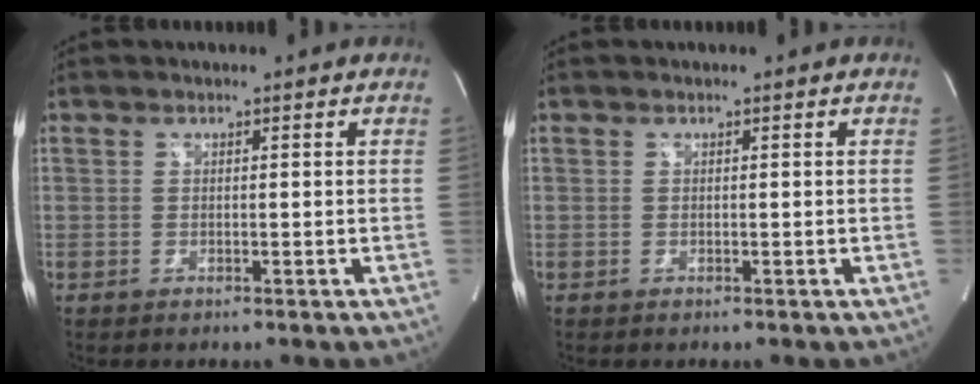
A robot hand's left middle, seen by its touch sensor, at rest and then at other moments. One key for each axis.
{"total": 0.0}